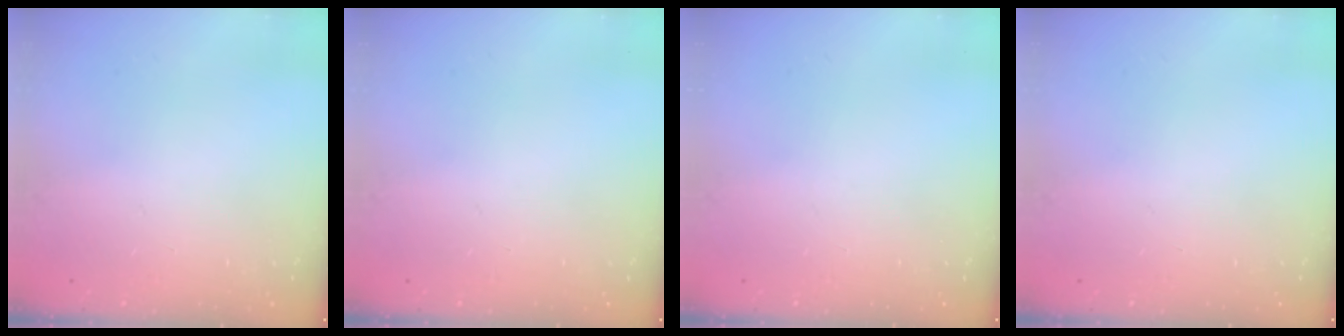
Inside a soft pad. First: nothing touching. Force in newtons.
{"total": 0.0}
{"total": 0.0}
{"total": 0.0}